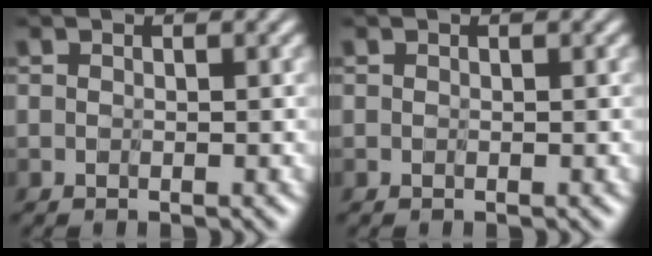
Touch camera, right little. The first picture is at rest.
{"total": 0.0}